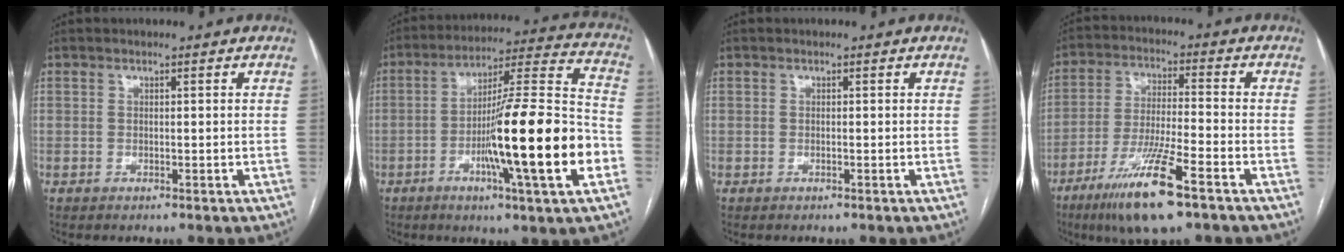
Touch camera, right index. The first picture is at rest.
{"total": 20.6, "force": [-5.9, 0.4, 19.7], "torque": [-0.302, -0.005, -0.096]}
{"total": 0.0}
{"total": 12.6, "force": [-7.5, 0.9, 10.1], "torque": [-0.200, -0.030, -0.134]}